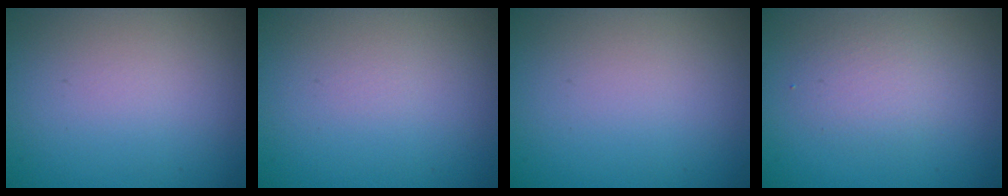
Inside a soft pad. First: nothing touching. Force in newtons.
{"total": 0.0}
{"total": 0.0}
{"total": 2.1, "press": 2.1, "slide": 0.1}